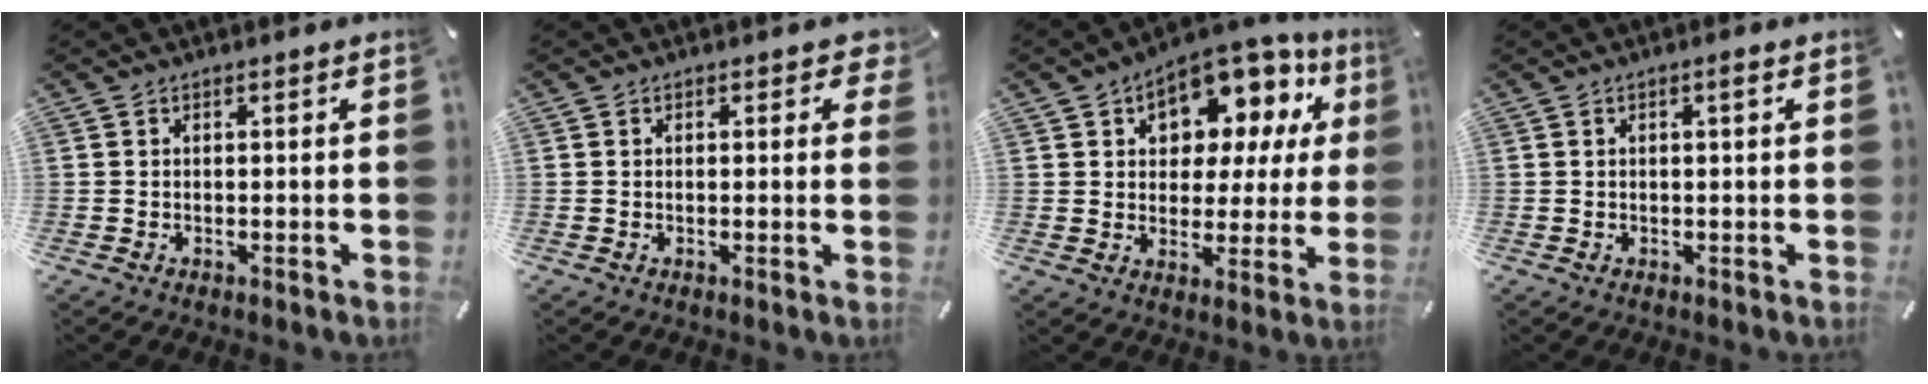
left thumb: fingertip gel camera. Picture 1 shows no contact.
{"total": 1.7, "force": [0.8, 1.0, 1.2], "torque": [-0.009, 0.000, 0.009]}
{"total": 11.7, "force": [7.5, 7.4, 5.2], "torque": [-0.079, -0.068, 0.132]}
{"total": 1.3, "force": [0.4, 0.2, 1.2], "torque": [-0.022, 0.002, 0.006]}